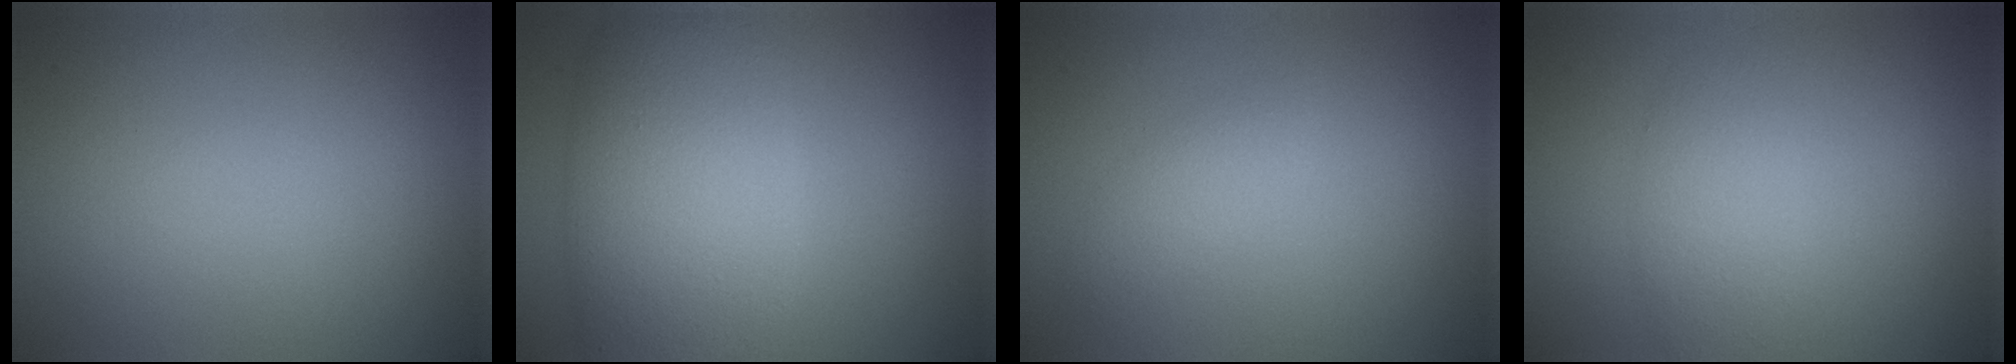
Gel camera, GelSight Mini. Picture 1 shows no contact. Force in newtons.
{"total": 9.3, "press": 9.3, "slide": 0.5}
{"total": 1.8, "press": 1.8, "slide": 0.1}
{"total": 2.6, "press": 2.6, "slide": 0.1}